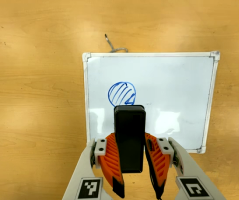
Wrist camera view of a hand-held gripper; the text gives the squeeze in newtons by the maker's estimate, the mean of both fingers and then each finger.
{"total": 7.0, "left": 5.5, "right": 8.6}